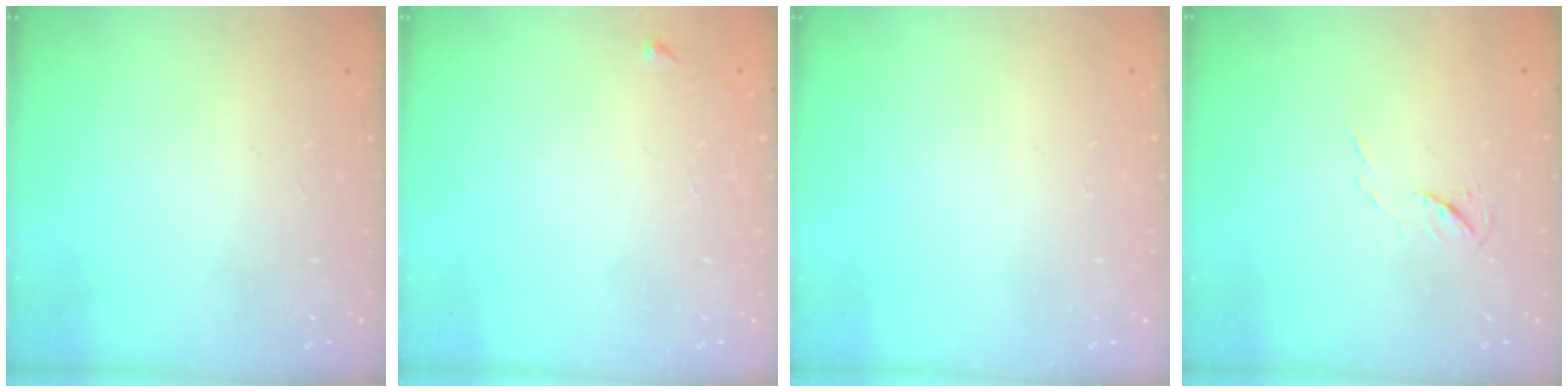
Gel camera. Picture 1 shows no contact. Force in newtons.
{"total": 2.6, "press": 2.6, "slide": 0.3}
{"total": 0.0}
{"total": 4.6, "press": 4.6, "slide": 0.6}